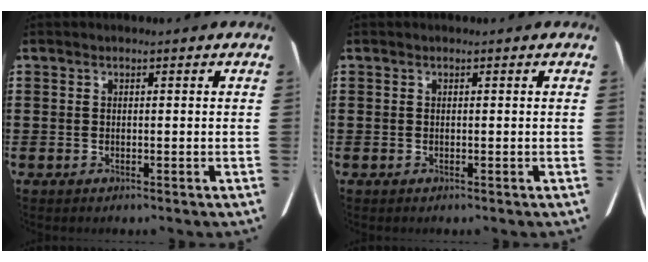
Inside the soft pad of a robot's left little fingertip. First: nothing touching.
{"total": 0.0}